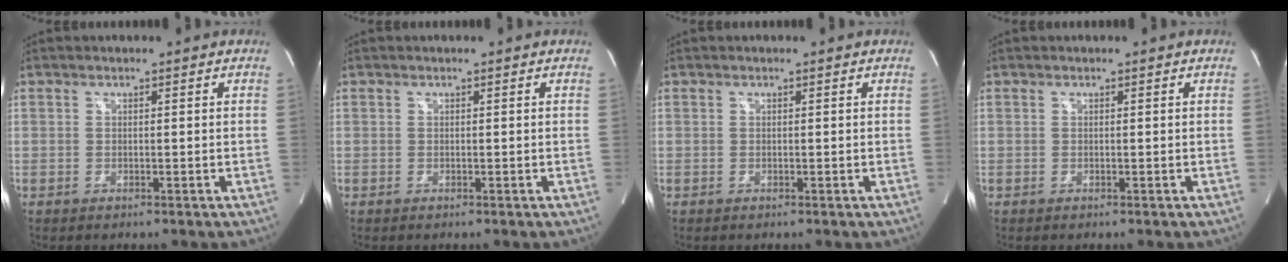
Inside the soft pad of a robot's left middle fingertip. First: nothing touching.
{"total": 0.0}
{"total": 0.0}
{"total": 0.0}